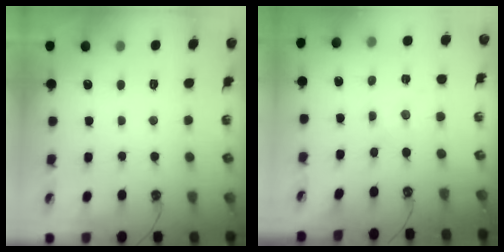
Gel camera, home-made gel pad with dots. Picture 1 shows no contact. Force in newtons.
{"total": 0.0}